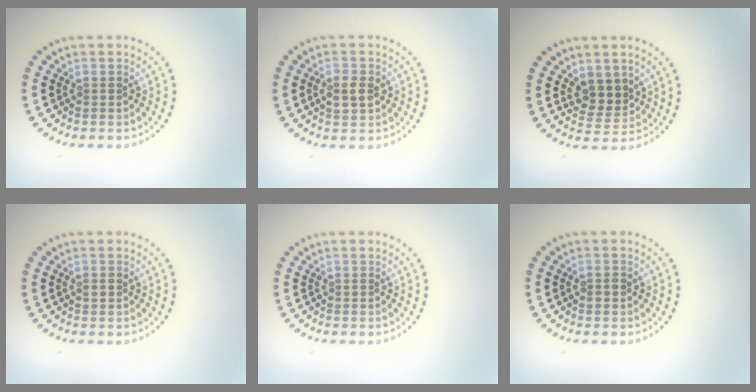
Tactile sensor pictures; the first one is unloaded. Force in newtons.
{"total": 2.2, "press": 2.2, "slide": 0.1}
{"total": 2.8, "press": 2.5, "slide": 1.3}
{"total": 0.8, "press": 0.8, "slide": 0.1}
{"total": 0.0}
{"total": 0.9, "press": 0.9, "slide": 0.0}